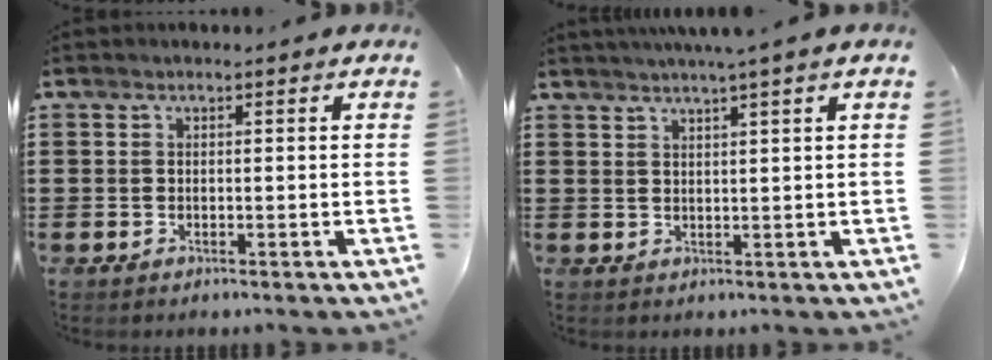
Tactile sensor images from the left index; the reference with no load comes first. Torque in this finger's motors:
{"motor_torque": [0.57, -0.57, 0.68, 0.11]}